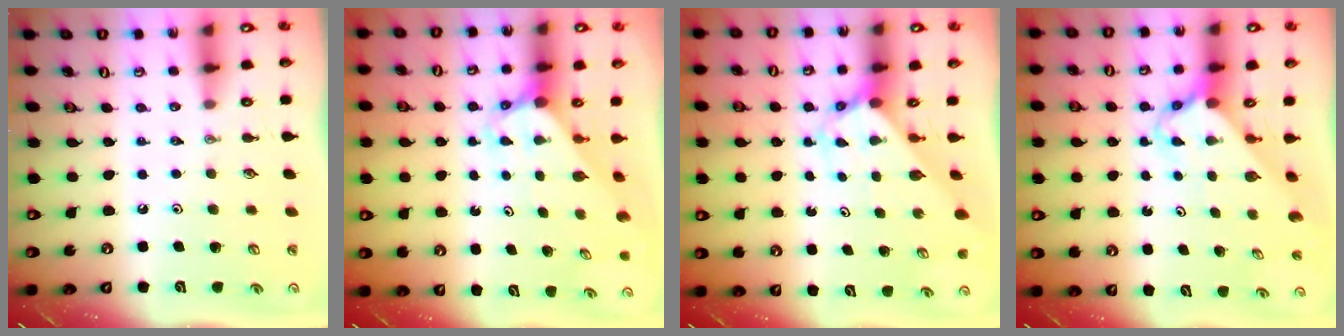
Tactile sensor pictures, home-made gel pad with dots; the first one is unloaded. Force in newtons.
{"total": 3.2, "press": 3.2, "slide": 0.2}
{"total": 2.7, "press": 2.7, "slide": 0.2}
{"total": 2.6, "press": 2.6, "slide": 0.2}